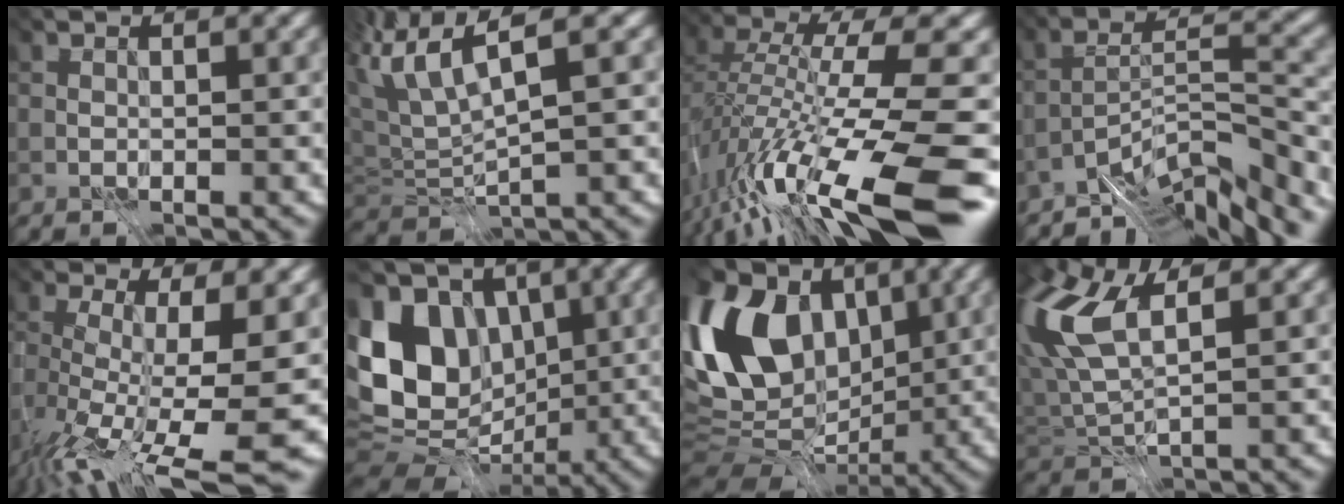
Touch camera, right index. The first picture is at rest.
{"total": 4.0, "force": [0.7, -0.1, 3.9], "torque": [-0.099, 0.000, 0.038]}
{"total": 14.1, "force": [-7.8, 2.2, 11.5], "torque": [-0.215, -0.017, -0.108]}
{"total": 8.8, "force": [-8.4, -0.8, 2.5], "torque": [-0.041, -0.015, -0.125]}
{"total": 13.3, "force": [-4.9, 3.9, 11.8], "torque": [-0.214, -0.038, -0.029]}
{"total": 8.7, "force": [-0.3, 6.8, 5.3], "torque": [-0.111, -0.014, 0.007]}
{"total": 11.6, "force": [1.0, 8.2, 8.3], "torque": [-0.161, 0.010, 0.029]}
{"total": 7.6, "force": [1.6, 3.1, 6.7], "torque": [-0.182, 0.007, 0.050]}